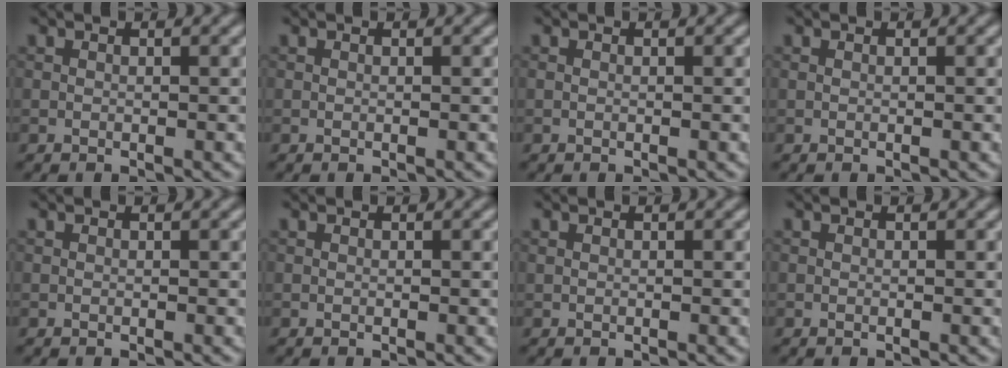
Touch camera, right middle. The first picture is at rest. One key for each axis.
{"total": 0.0}
{"total": 0.0}
{"total": 0.0}
{"total": 0.0}
{"total": 0.0}
{"total": 0.0}
{"total": 0.0}